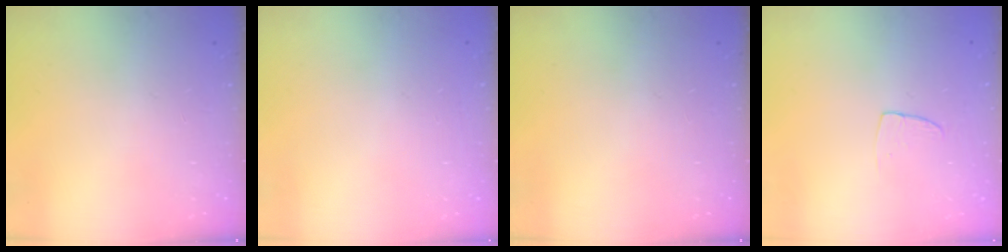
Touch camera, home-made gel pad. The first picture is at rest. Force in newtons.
{"total": 0.0}
{"total": 0.0}
{"total": 3.3, "press": 3.3, "slide": 0.2}